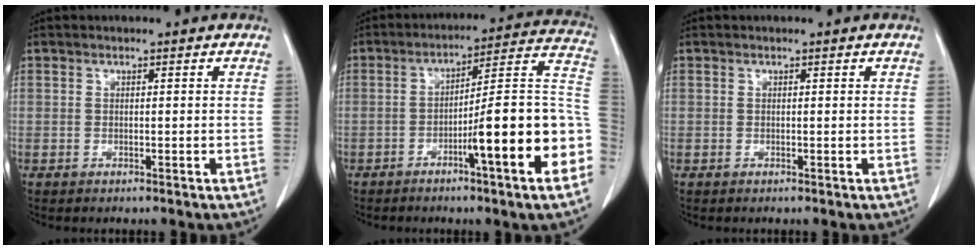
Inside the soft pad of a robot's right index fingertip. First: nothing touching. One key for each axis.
{"total": 17.9, "fx": -5.9, "fy": 0.6, "fz": 16.9, "tx": -0.165, "ty": 0.025, "tz": -0.082}
{"total": 0.0}